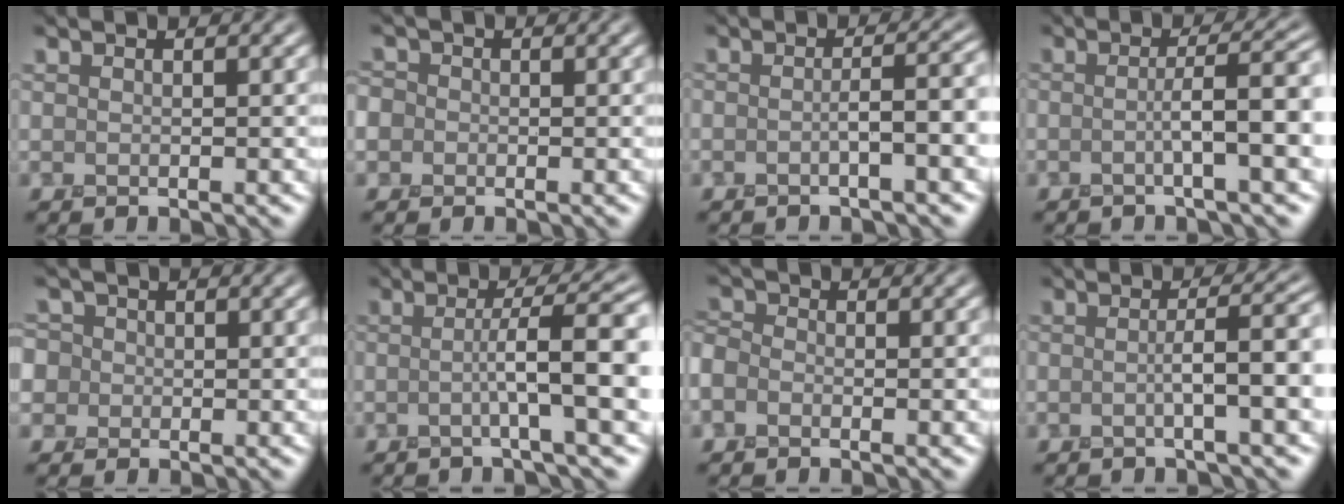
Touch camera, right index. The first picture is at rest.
{"total": 2.6, "force": [-0.1, 2.4, 0.8], "torque": [-0.008, 0.015, -0.028]}
{"total": 3.3, "force": [-0.9, 0.7, 3.1], "torque": [-0.042, 0.016, -0.026]}
{"total": 5.0, "force": [-0.7, 0.7, 5.0], "torque": [-0.074, 0.015, -0.023]}
{"total": 4.8, "force": [0.7, 4.3, 1.8], "torque": [-0.034, 0.038, -0.023]}
{"total": 6.6, "force": [-0.9, 0.7, 6.5], "torque": [-0.094, 0.010, -0.024]}
{"total": 2.3, "force": [-1.1, 1.7, 1.1], "torque": [-0.020, 0.006, -0.029]}
{"total": 4.5, "force": [-0.7, 0.7, 4.4], "torque": [-0.062, 0.015, -0.022]}